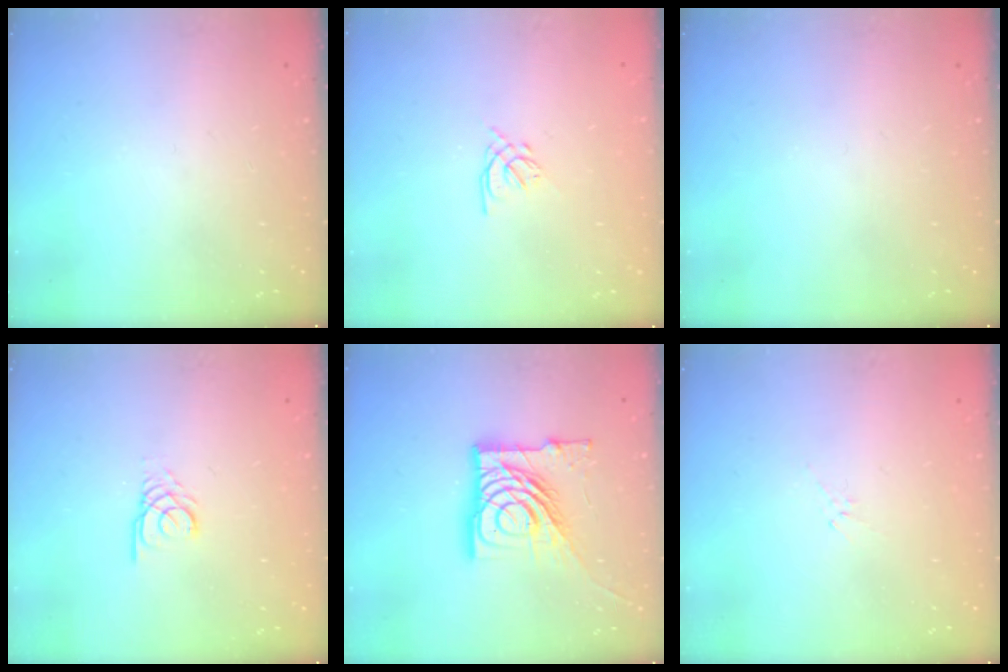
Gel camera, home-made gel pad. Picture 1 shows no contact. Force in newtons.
{"total": 1.6, "press": 1.5, "slide": 0.6}
{"total": 0.0}
{"total": 2.7, "press": 2.7, "slide": 0.3}
{"total": 18.2, "press": 18.1, "slide": 2.1}
{"total": 2.1, "press": 2.0, "slide": 0.6}